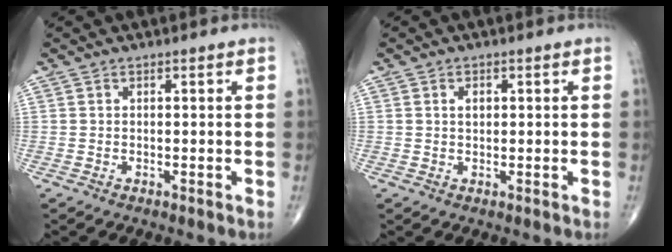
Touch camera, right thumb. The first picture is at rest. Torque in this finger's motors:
{"motor_torque": [-0.02, 0.19, 0.11, 0.03, 0.00]}